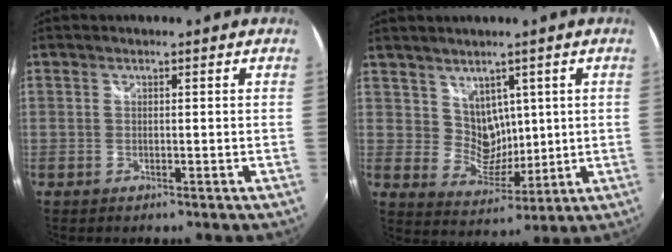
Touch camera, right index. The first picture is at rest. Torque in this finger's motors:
{"motor_torque": [-1.00, 1.14, 0.02, 0.00]}